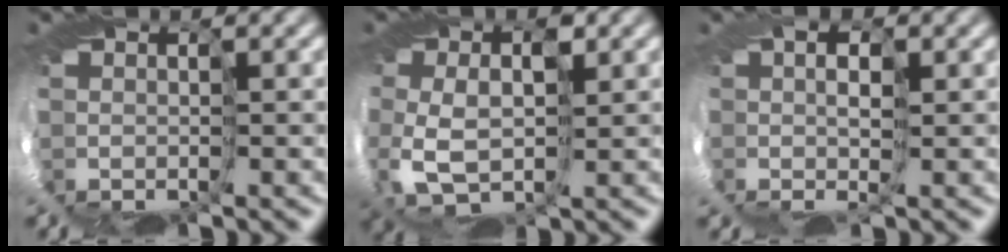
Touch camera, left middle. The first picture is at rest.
{"total": 3.4, "force": [-0.1, 1.9, 2.9], "torque": [-0.083, -0.007, -0.007]}
{"total": 1.5, "force": [0.4, -1.5, 0.2], "torque": [0.009, 0.008, -0.010]}